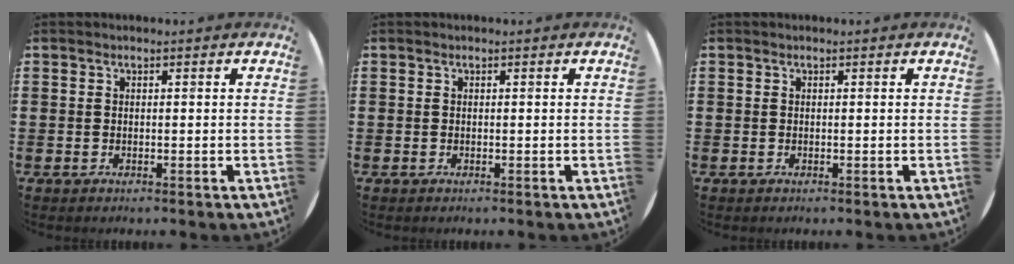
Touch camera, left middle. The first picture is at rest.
{"total": 0.0}
{"total": 0.0}